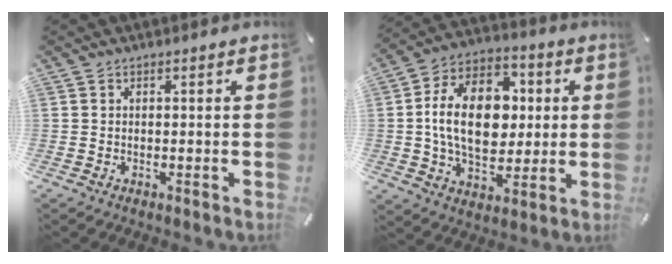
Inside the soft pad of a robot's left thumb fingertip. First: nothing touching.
{"total": 18.5, "force": [0.8, 12.5, 13.6], "torque": [-0.262, 0.012, 0.008]}